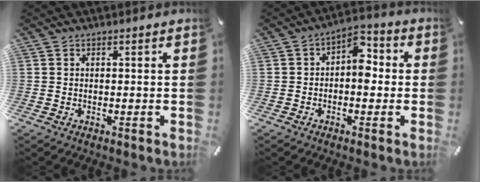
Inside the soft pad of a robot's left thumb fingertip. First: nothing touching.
{"total": 7.2, "force": [0.1, 4.5, 5.6], "torque": [-0.073, 0.000, -0.005]}